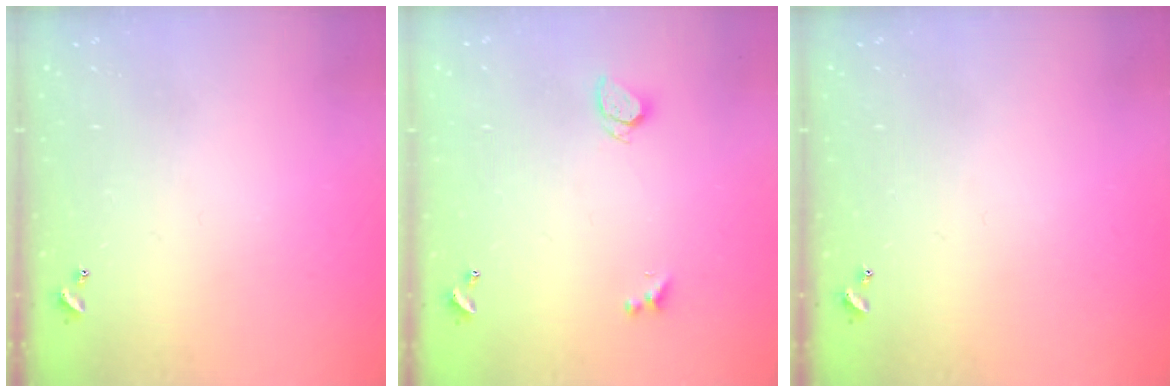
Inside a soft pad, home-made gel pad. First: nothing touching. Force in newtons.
{"total": 0.9, "press": 0.8, "slide": 0.3}
{"total": 0.0}